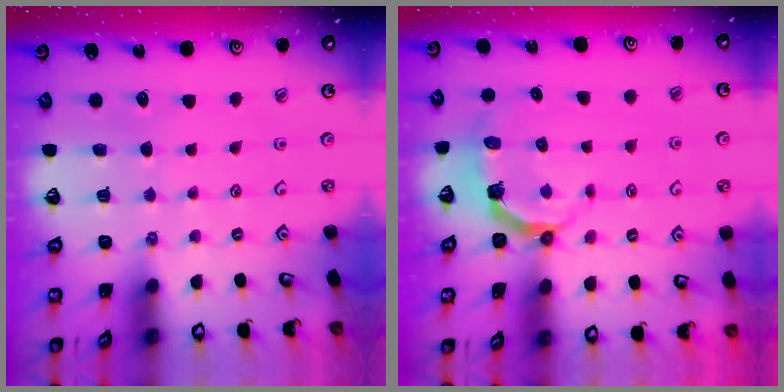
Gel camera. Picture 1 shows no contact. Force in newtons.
{"total": 4.3, "press": 2.8, "slide": 3.2}